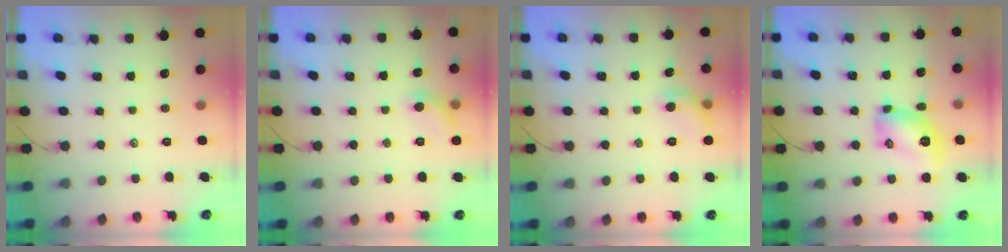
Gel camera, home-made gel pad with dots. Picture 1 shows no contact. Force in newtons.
{"total": 6.7, "press": 6.7, "slide": 1.0}
{"total": 6.7, "press": 6.6, "slide": 1.2}
{"total": 9.7, "press": 9.6, "slide": 1.2}